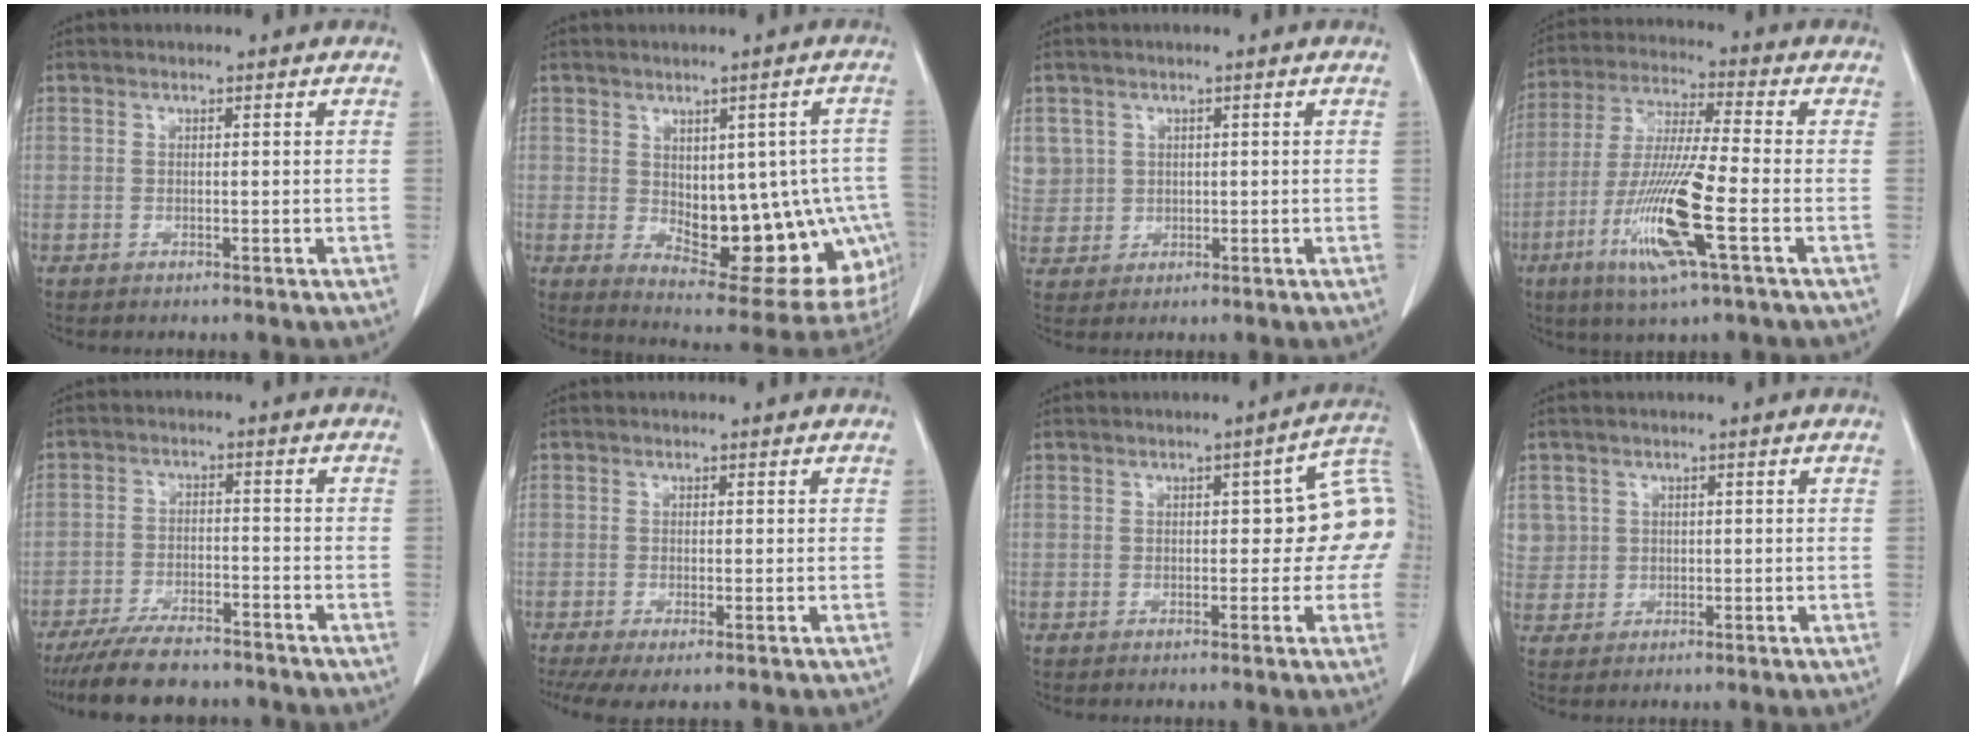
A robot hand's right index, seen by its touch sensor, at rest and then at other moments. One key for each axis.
{"total": 16.7, "fx": -1.9, "fy": 8.8, "fz": 14.1, "tx": -0.136, "ty": 0.012, "tz": 0.003}
{"total": 4.7, "fx": 1.7, "fy": 4.4, "fz": -0.1, "tx": 0.012, "ty": 0.007, "tz": 0.043}
{"total": 14.2, "fx": -5.0, "fy": 0.3, "fz": 13.3, "tx": -0.272, "ty": -0.021, "tz": -0.095}
{"total": 9.7, "fx": -8.4, "fy": 2.7, "fz": 4.1, "tx": -0.070, "ty": -0.015, "tz": -0.137}
{"total": 4.5, "fx": -2.4, "fy": 1.4, "fz": 3.5, "tx": -0.067, "ty": -0.011, "tz": -0.041}
{"total": 9.4, "fx": 0.7, "fy": 3.7, "fz": 8.6, "tx": -0.097, "ty": 0.037, "tz": 0.006}
{"total": 3.4, "fx": 1.1, "fy": 3.2, "fz": -0.2, "tx": 0.025, "ty": 0.006, "tz": 0.024}